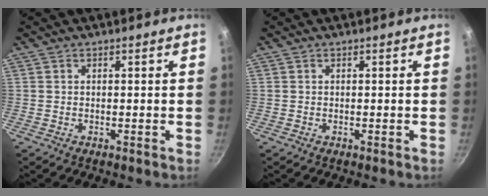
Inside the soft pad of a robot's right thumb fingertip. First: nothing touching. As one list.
[{"total": 0.0}]